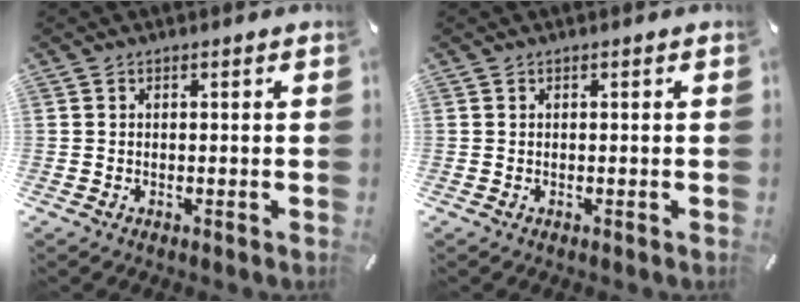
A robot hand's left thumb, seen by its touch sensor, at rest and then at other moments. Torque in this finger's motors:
{"motor_torque": [0.00, 0.00, 0.00, 0.00, 0.00]}